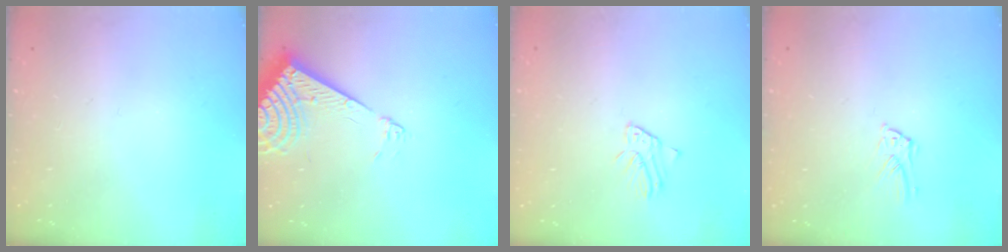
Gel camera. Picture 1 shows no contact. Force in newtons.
{"total": 10.3, "press": 10.2, "slide": 1.6}
{"total": 1.7, "press": 1.6, "slide": 0.1}
{"total": 6.1, "press": 6.1, "slide": 0.3}